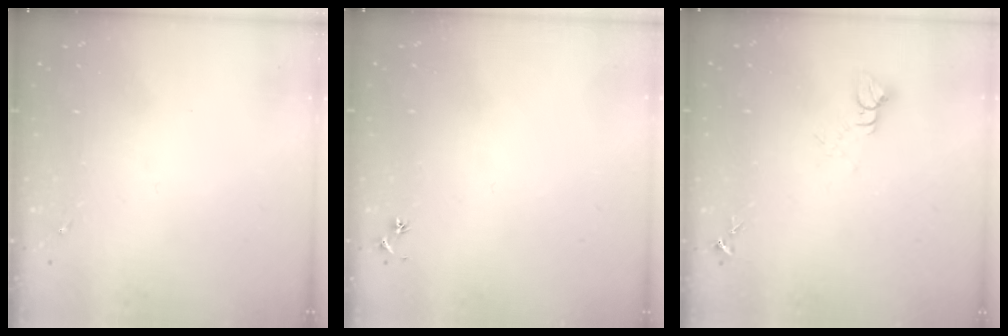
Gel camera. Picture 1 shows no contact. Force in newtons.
{"total": 2.5, "press": 2.5, "slide": 0.3}
{"total": 5.0, "press": 5.0, "slide": 0.4}